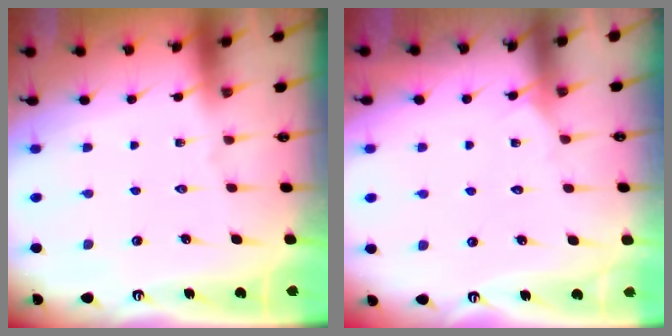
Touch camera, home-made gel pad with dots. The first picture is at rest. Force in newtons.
{"total": 3.6, "press": 3.6, "slide": 0.4}